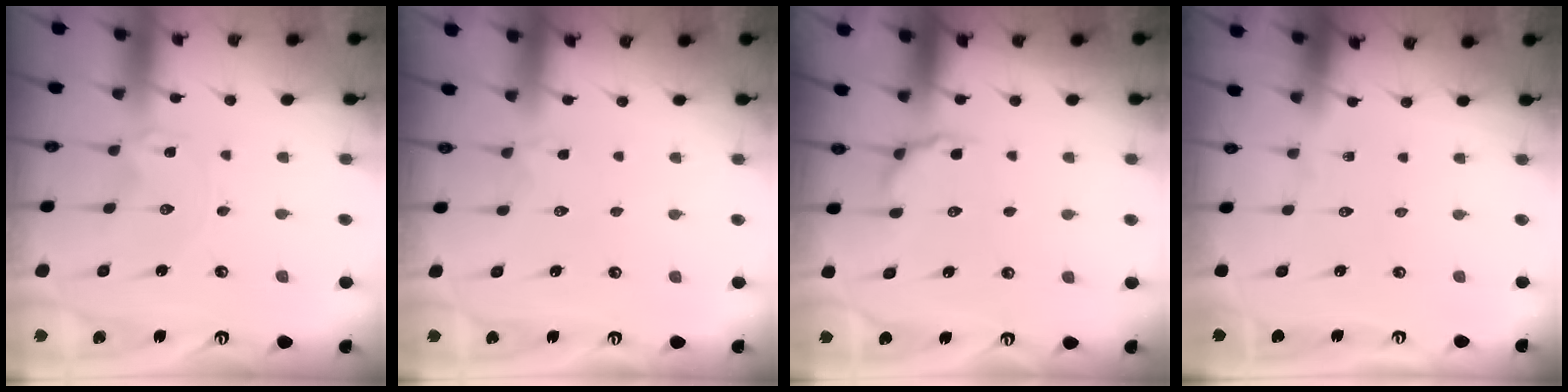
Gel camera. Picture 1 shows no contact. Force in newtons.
{"total": 2.7, "press": 2.5, "slide": 1.0}
{"total": 5.6, "press": 5.4, "slide": 1.8}
{"total": 0.0}